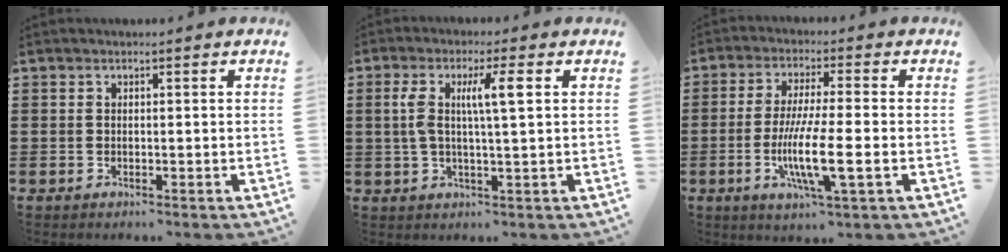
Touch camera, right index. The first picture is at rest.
{"total": 6.9, "force": [1.7, 1.0, 6.6], "torque": [-0.136, -0.001, 0.021]}
{"total": 9.4, "force": [-2.5, 1.0, 9.1], "torque": [-0.177, -0.020, -0.046]}